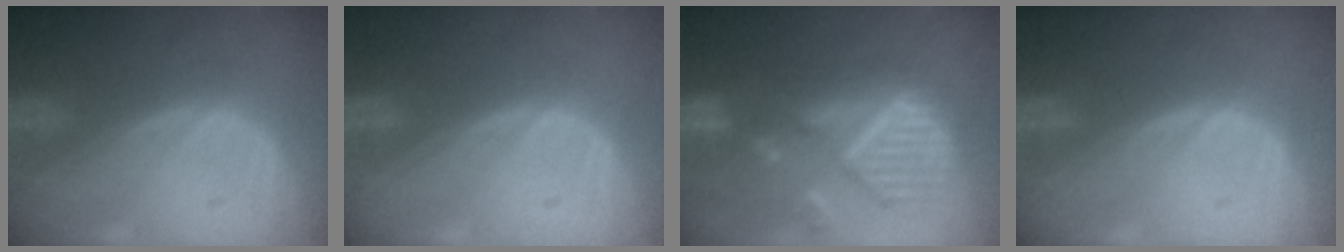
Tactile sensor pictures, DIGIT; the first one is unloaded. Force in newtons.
{"total": 0.0}
{"total": 11.7, "press": 10.3, "slide": 5.6}
{"total": 0.0}